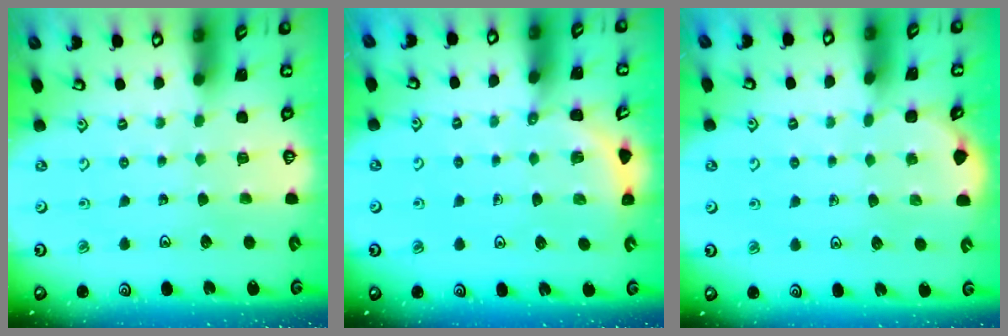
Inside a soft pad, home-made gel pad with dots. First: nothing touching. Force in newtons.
{"total": 2.7, "press": 2.7, "slide": 0.2}
{"total": 2.4, "press": 2.4, "slide": 0.1}